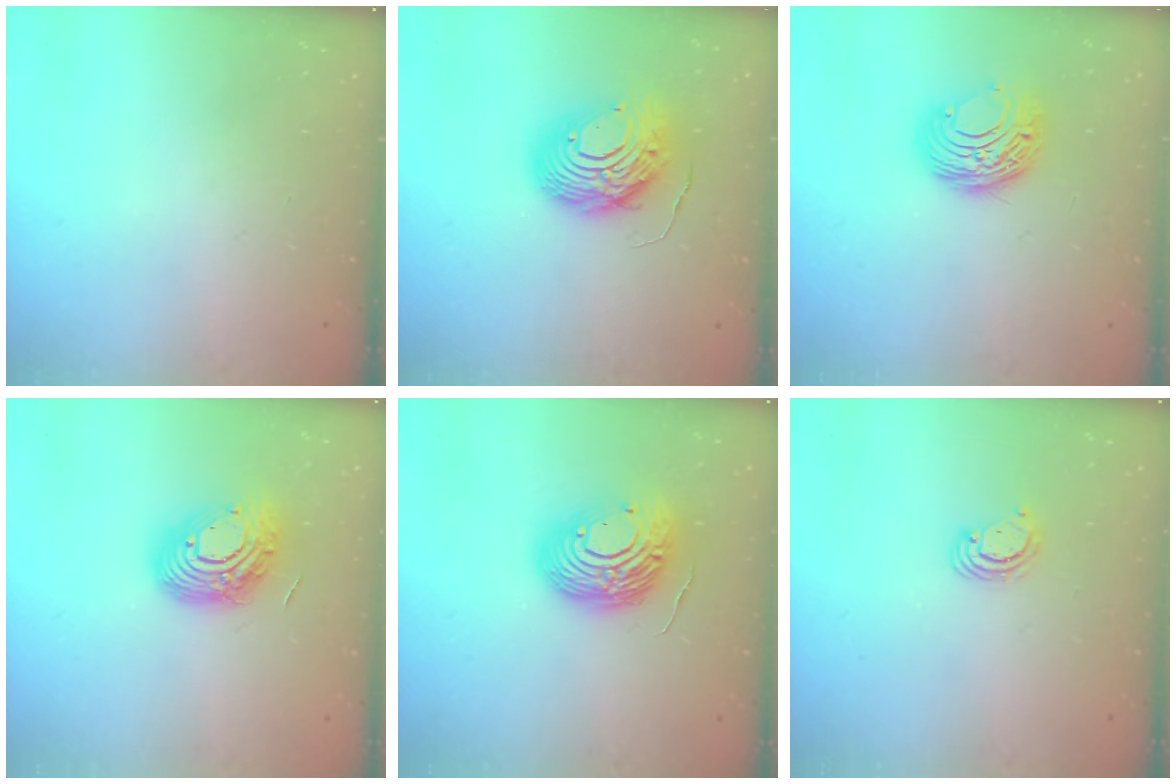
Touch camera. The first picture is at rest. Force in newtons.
{"total": 12.9, "press": 12.8, "slide": 1.3}
{"total": 9.0, "press": 9.0, "slide": 0.2}
{"total": 14.8, "press": 14.7, "slide": 1.0}
{"total": 14.0, "press": 13.8, "slide": 2.2}
{"total": 2.5, "press": 2.5, "slide": 0.3}